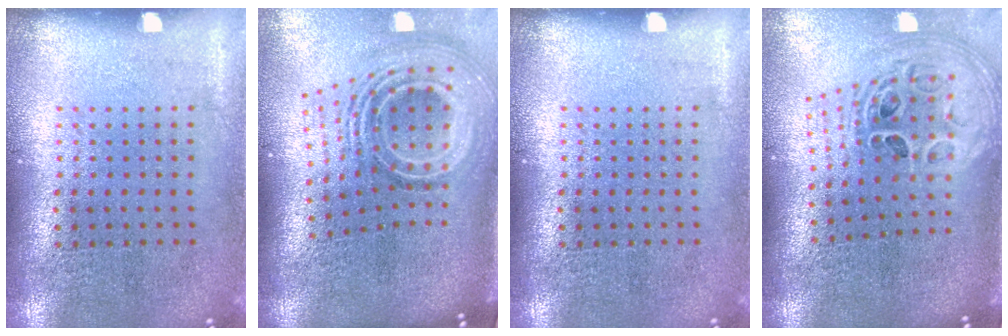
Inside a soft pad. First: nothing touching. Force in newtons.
{"total": 2.6, "press": 1.7, "slide": 2.0}
{"total": 0.0}
{"total": 2.0, "press": 1.6, "slide": 1.2}